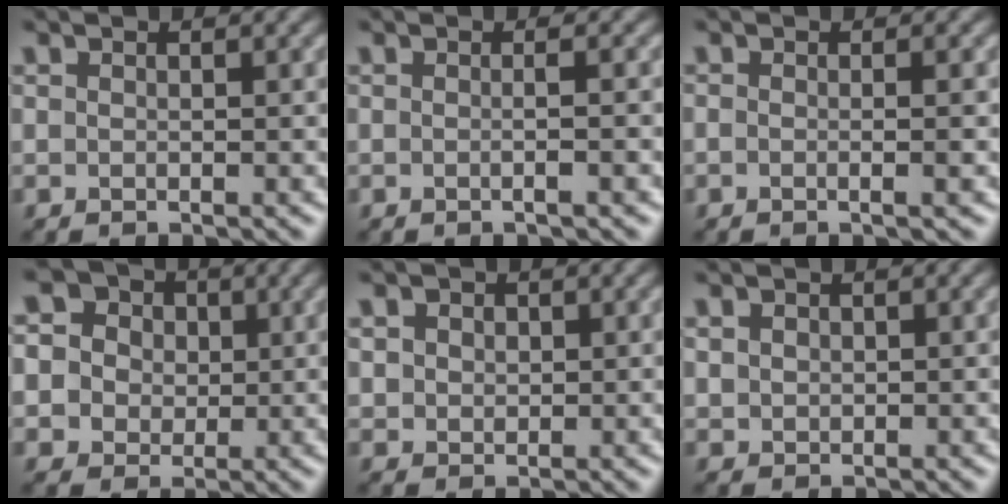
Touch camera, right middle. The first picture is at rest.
{"total": 2.4, "force": [0.0, 0.9, 2.2], "torque": [-0.009, -0.004, -0.017]}
{"total": 2.8, "force": [0.1, 1.3, 2.4], "torque": [0.000, 0.006, -0.022]}
{"total": 8.9, "force": [3.0, 7.7, 3.5], "torque": [-0.076, 0.031, 0.031]}
{"total": 3.0, "force": [1.4, 2.3, 1.3], "torque": [-0.033, 0.007, 0.026]}
{"total": 1.1, "force": [0.3, 1.0, 0.4], "torque": [-0.004, -0.003, 0.010]}